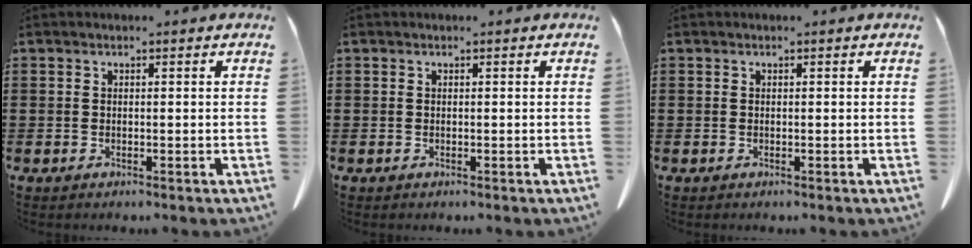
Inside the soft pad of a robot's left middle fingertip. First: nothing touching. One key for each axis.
{"total": 0.0}
{"total": 0.0}